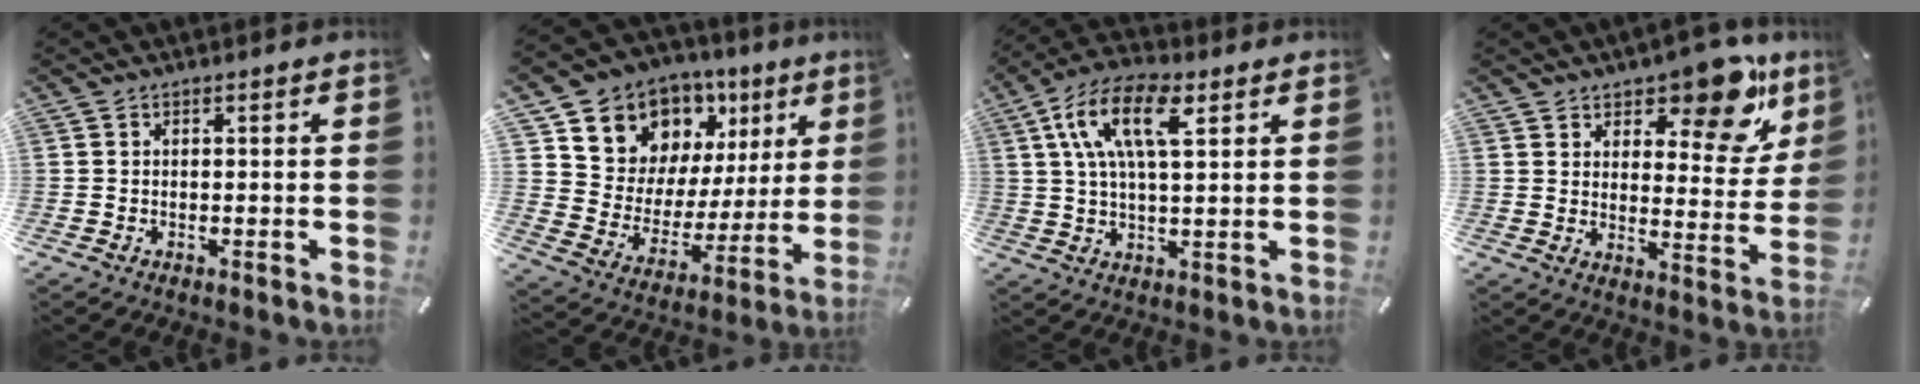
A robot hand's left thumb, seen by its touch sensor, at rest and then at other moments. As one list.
[{"total": 11.5, "force": [7.8, 8.3, 1.2], "torque": [-0.020, -0.087, 0.139]}, {"total": 13.0, "force": [5.0, 5.4, 10.7], "torque": [-0.233, 0.007, 0.086]}, {"total": 14.4, "force": [10.6, 6.2, 7.6], "torque": [-0.088, -0.083, 0.178]}]